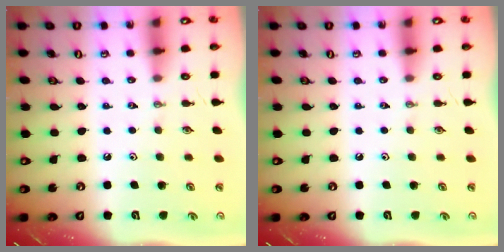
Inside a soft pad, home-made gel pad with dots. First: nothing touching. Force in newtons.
{"total": 0.0}